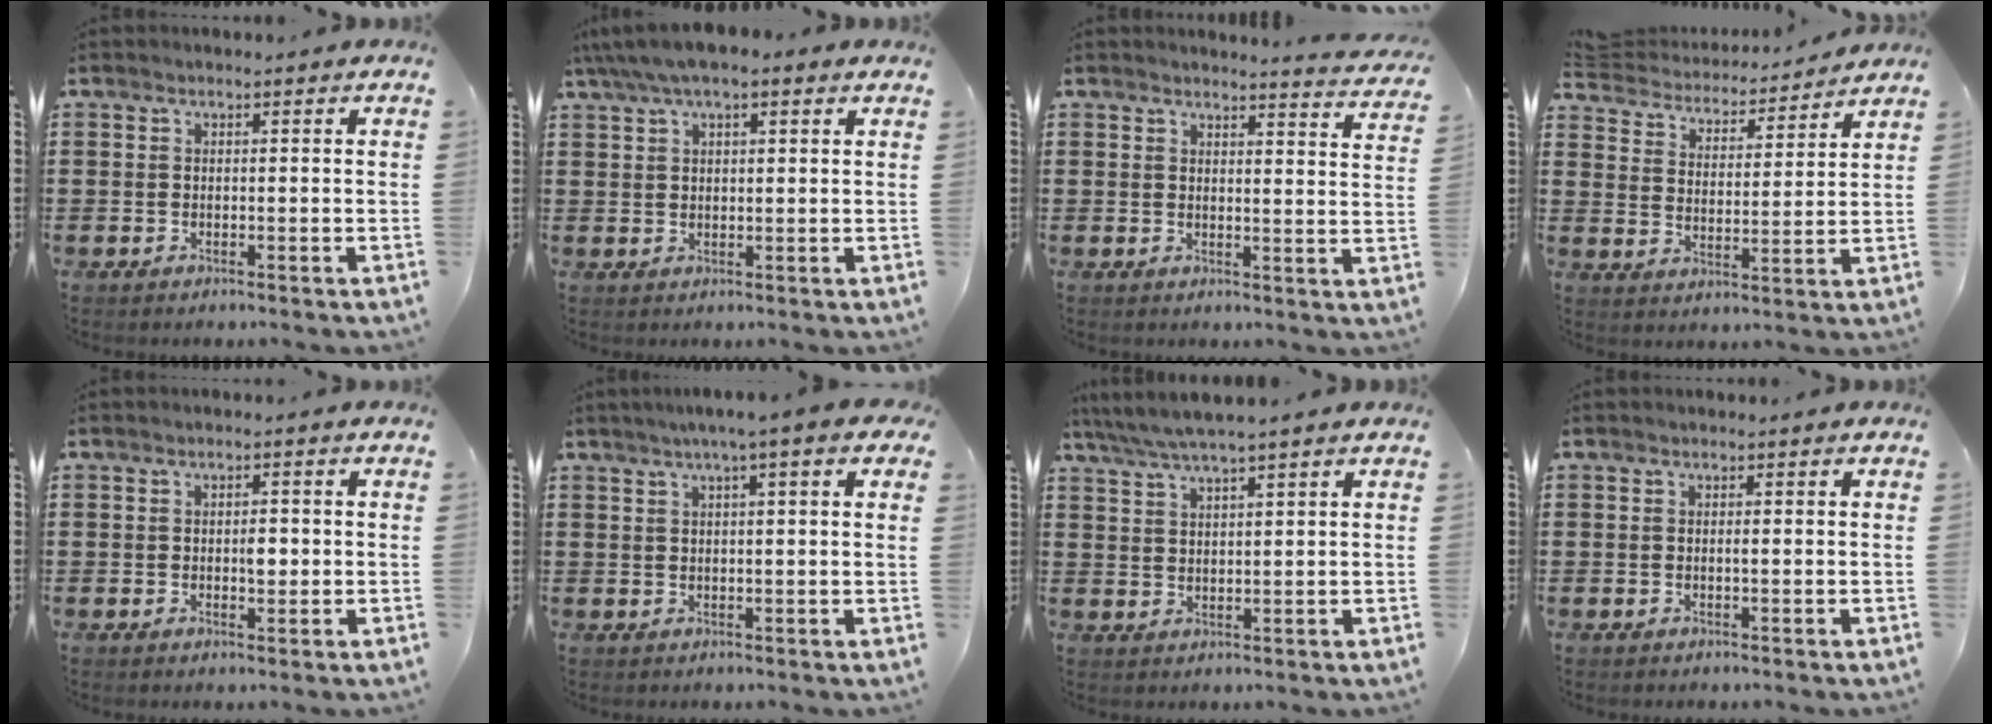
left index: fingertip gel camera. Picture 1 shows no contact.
{"total": 3.8, "force": [2.5, 1.2, 2.7], "torque": [-0.057, 0.006, 0.044]}
{"total": 3.1, "force": [3.0, -0.4, 0.5], "torque": [-0.014, -0.020, 0.052]}
{"total": 3.9, "force": [3.9, 0.5, 0.1], "torque": [-0.028, -0.030, 0.061]}
{"total": 1.8, "force": [0.0, 1.0, 1.5], "torque": [-0.020, 0.002, -0.004]}
{"total": 4.5, "force": [2.3, 0.0, 3.8], "torque": [-0.077, 0.006, 0.039]}
{"total": 3.8, "force": [3.1, -0.2, 2.1], "torque": [-0.049, -0.009, 0.056]}
{"total": 0.0}